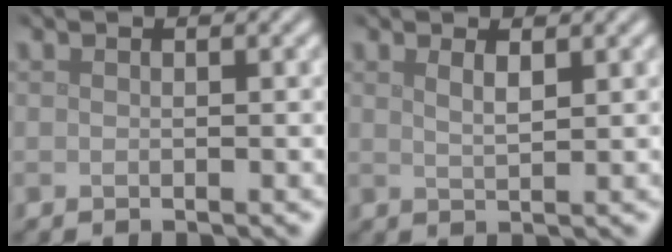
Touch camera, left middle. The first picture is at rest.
{"total": 1.5, "force": [0.9, 0.4, 1.1], "torque": [-0.016, 0.000, 0.014]}